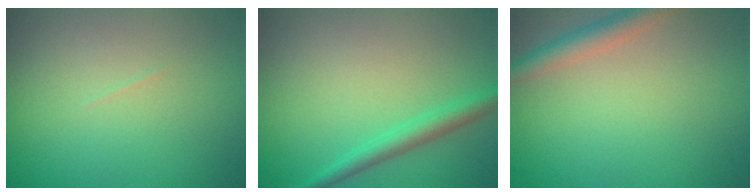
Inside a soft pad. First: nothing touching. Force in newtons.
{"total": 2.2, "press": 2.2, "slide": 0.1}
{"total": 3.0, "press": 2.9, "slide": 0.1}